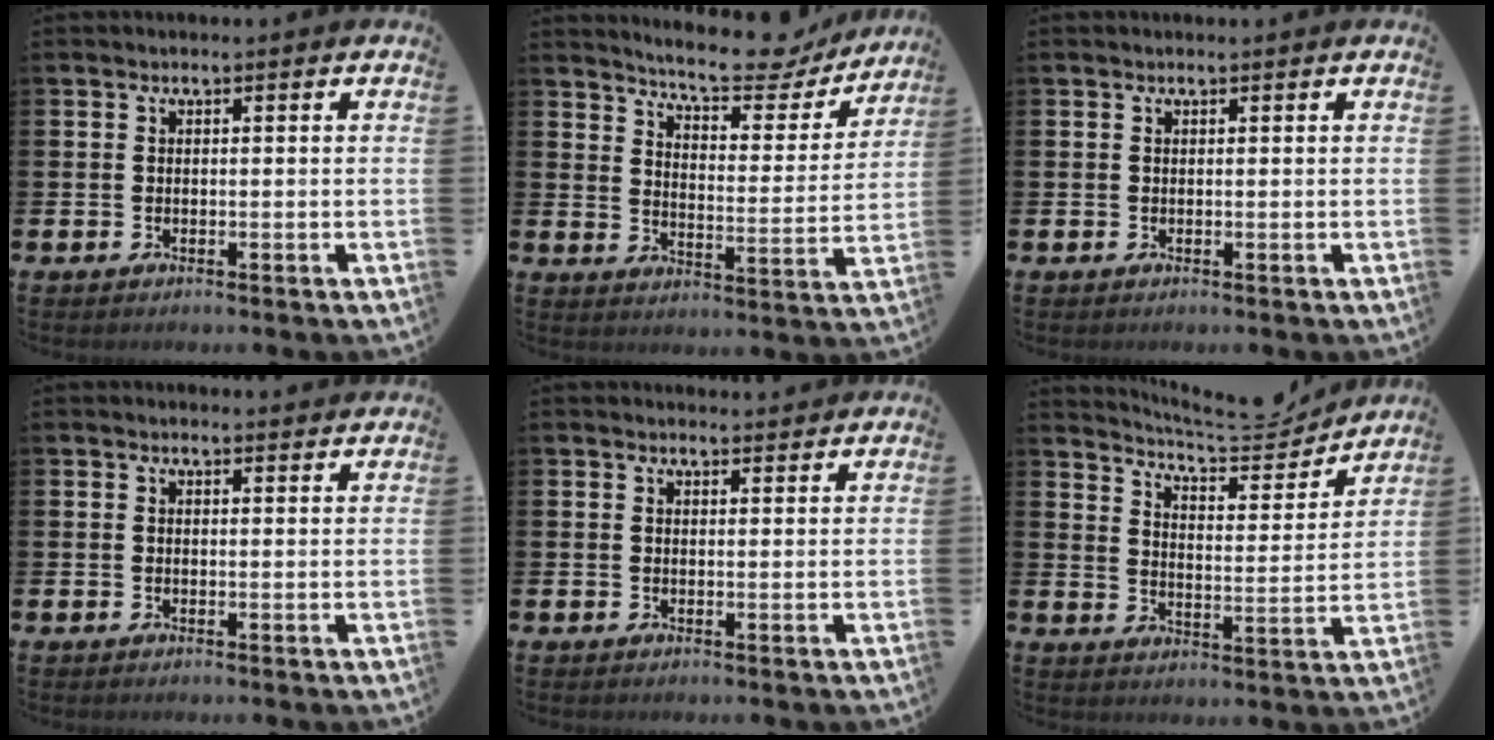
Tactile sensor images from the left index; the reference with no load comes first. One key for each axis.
{"total": 8.6, "fx": 7.9, "fy": 1.6, "fz": 2.9, "tx": -0.060, "ty": -0.058, "tz": 0.132}
{"total": 0.0}
{"total": 1.1, "fx": 1.1, "fy": 0.2, "fz": 0.1, "tx": 0.006, "ty": -0.003, "tz": 0.018}
{"total": 1.6, "fx": 1.6, "fy": 0.2, "fz": -0.1, "tx": 0.008, "ty": -0.009, "tz": 0.028}
{"total": 6.4, "fx": 6.2, "fy": 1.0, "fz": 1.2, "tx": -0.041, "ty": -0.052, "tz": 0.104}